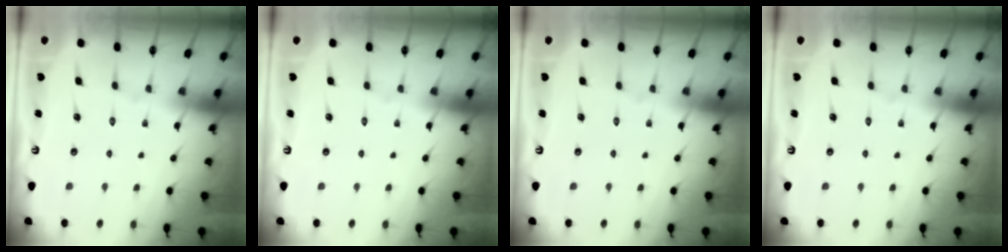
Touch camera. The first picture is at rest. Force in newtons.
{"total": 0.0}
{"total": 0.0}
{"total": 0.0}